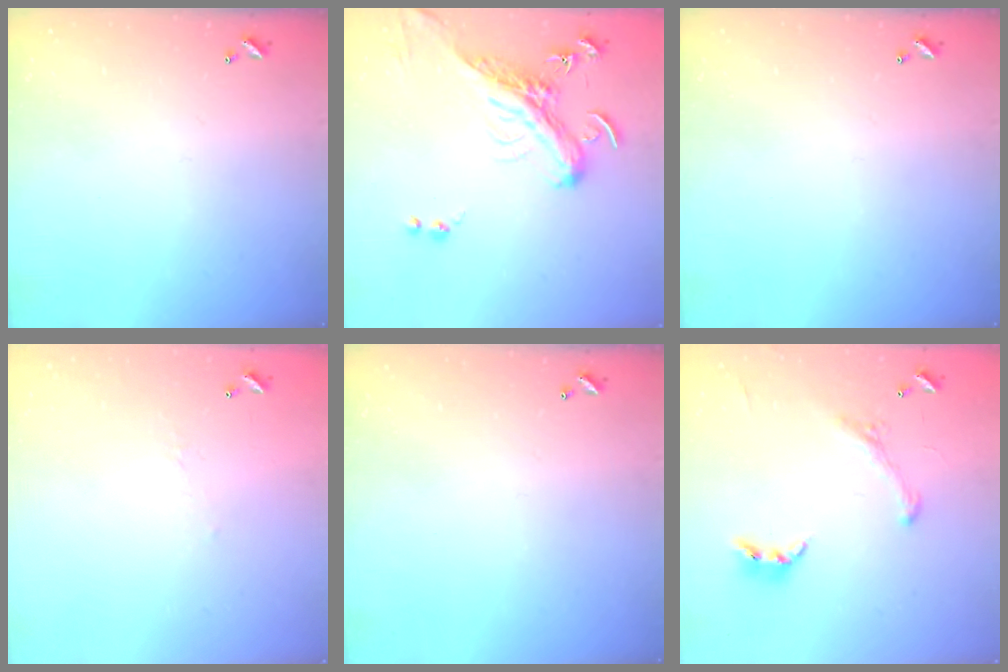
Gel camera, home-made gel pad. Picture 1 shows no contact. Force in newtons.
{"total": 2.9, "press": 2.4, "slide": 1.7}
{"total": 0.0}
{"total": 6.1, "press": 6.1, "slide": 0.6}
{"total": 0.0}
{"total": 0.5, "press": 0.0, "slide": 0.5}